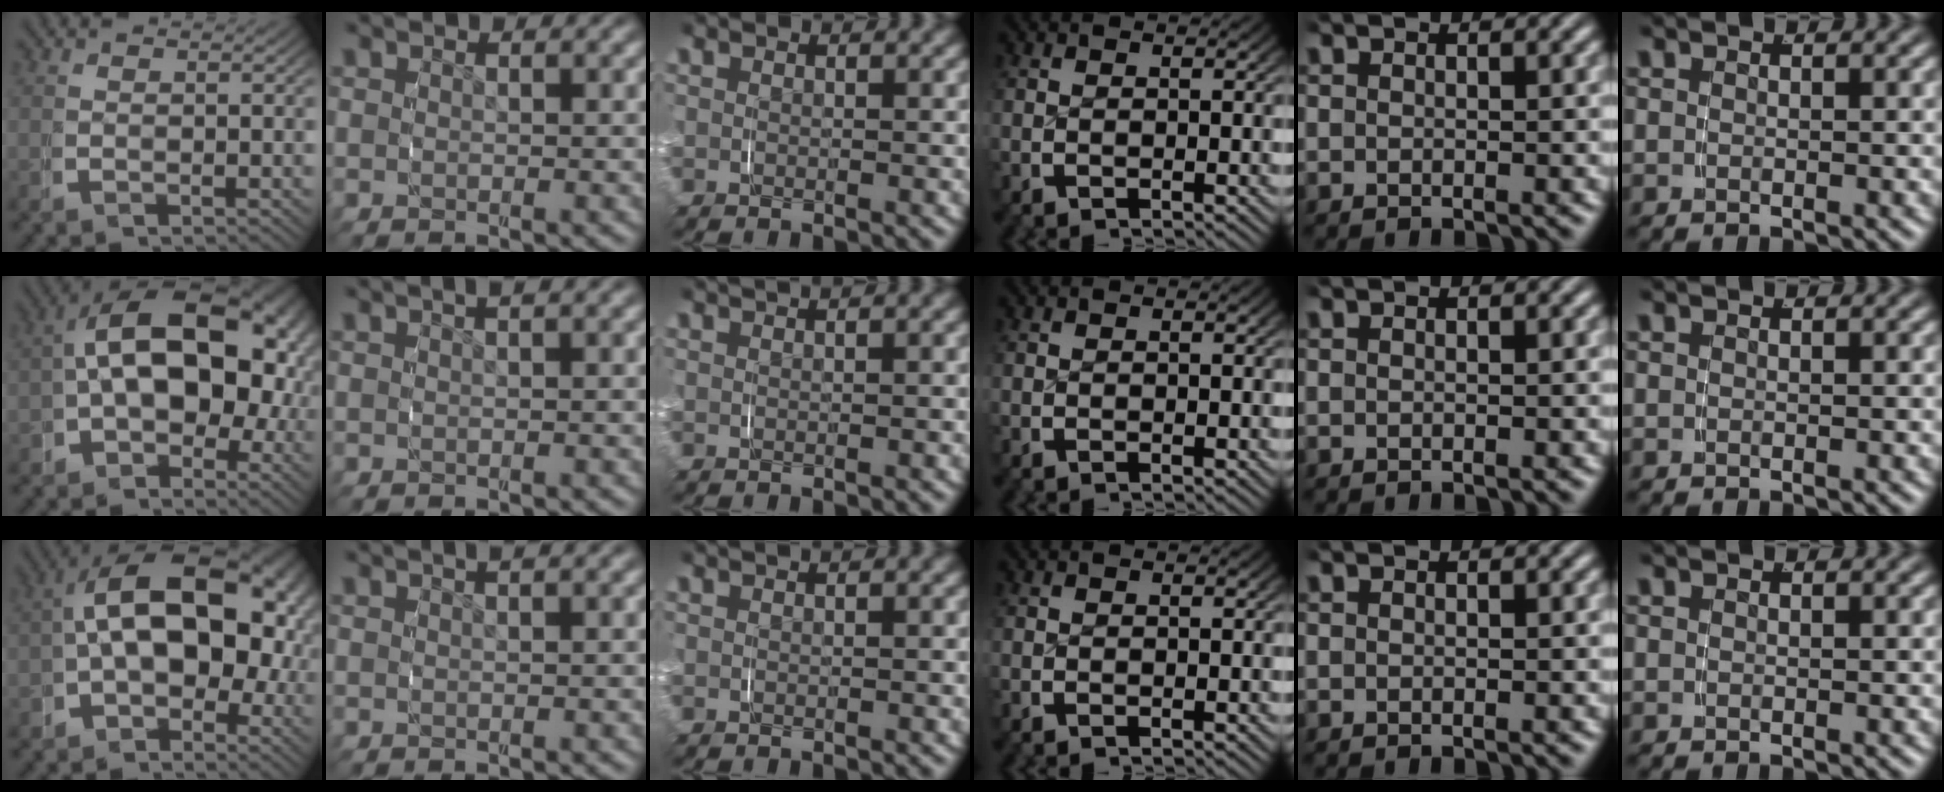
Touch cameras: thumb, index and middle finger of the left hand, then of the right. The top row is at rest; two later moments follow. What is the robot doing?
{"motion": "grasp_and_lifting", "object": "paper plate"}